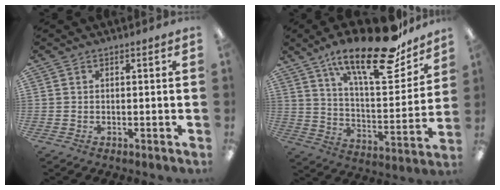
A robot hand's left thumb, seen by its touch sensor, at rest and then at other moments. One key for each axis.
{"total": 24.3, "fx": 17.0, "fy": 7.6, "fz": 15.6, "tx": -0.235, "ty": -0.108, "tz": 0.280}